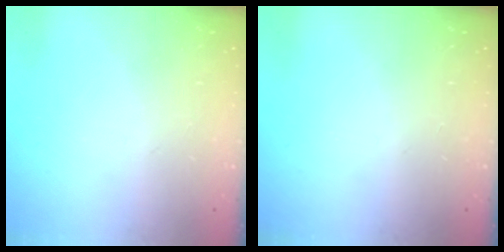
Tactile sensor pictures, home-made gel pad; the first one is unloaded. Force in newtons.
{"total": 0.0}